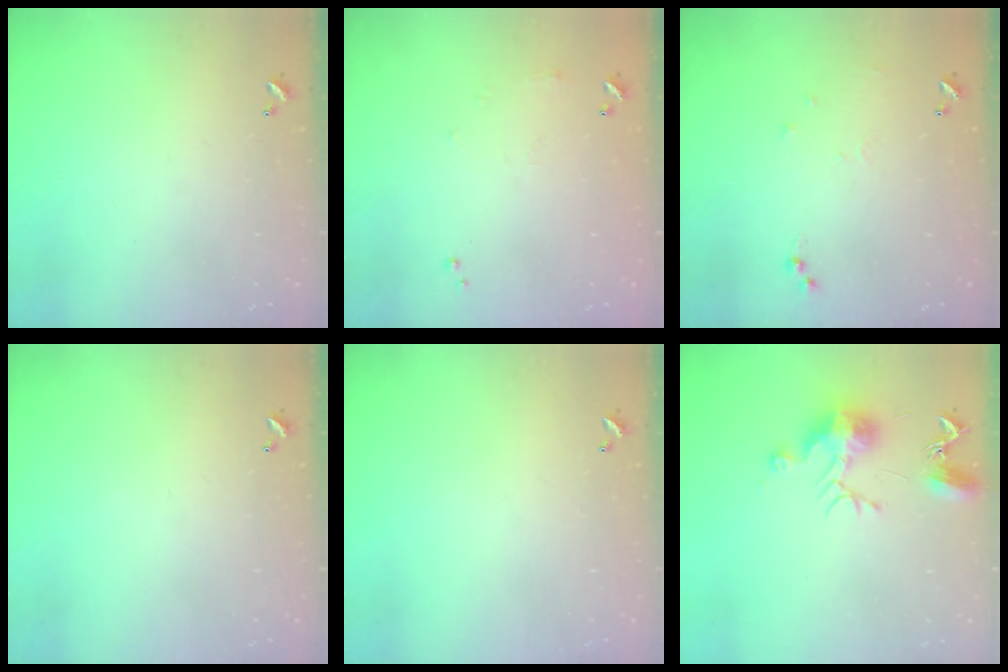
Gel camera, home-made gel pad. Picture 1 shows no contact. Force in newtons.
{"total": 5.4, "press": 5.3, "slide": 0.6}
{"total": 5.1, "press": 5.1, "slide": 0.6}
{"total": 0.0}
{"total": 0.0}
{"total": 9.6, "press": 9.6, "slide": 0.4}